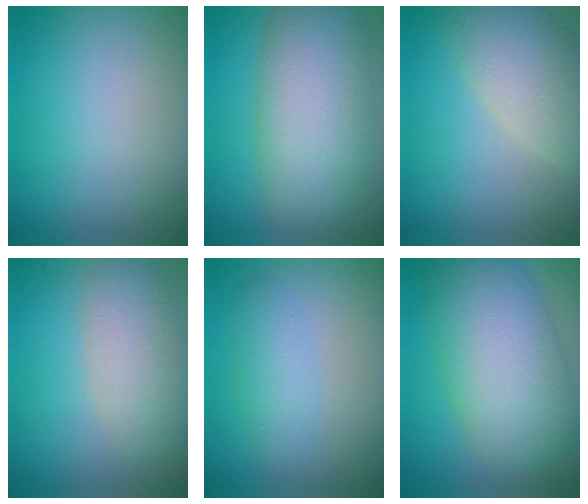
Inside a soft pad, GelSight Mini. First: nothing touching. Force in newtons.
{"total": 9.6, "press": 9.6, "slide": 0.5}
{"total": 5.9, "press": 5.8, "slide": 0.7}
{"total": 4.6, "press": 4.6, "slide": 0.4}
{"total": 2.2, "press": 2.2, "slide": 0.1}
{"total": 10.6, "press": 10.6, "slide": 0.4}